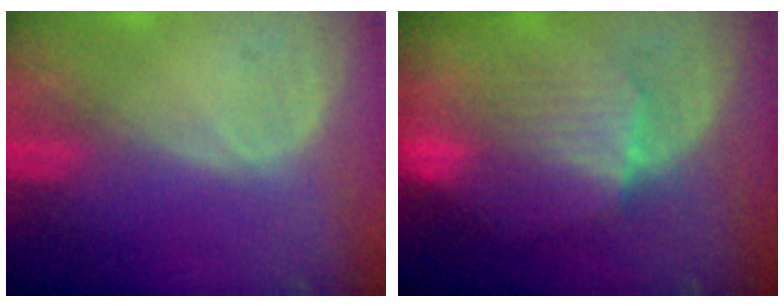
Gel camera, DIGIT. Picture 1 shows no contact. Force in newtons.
{"total": 8.3, "press": 8.1, "slide": 2.0}